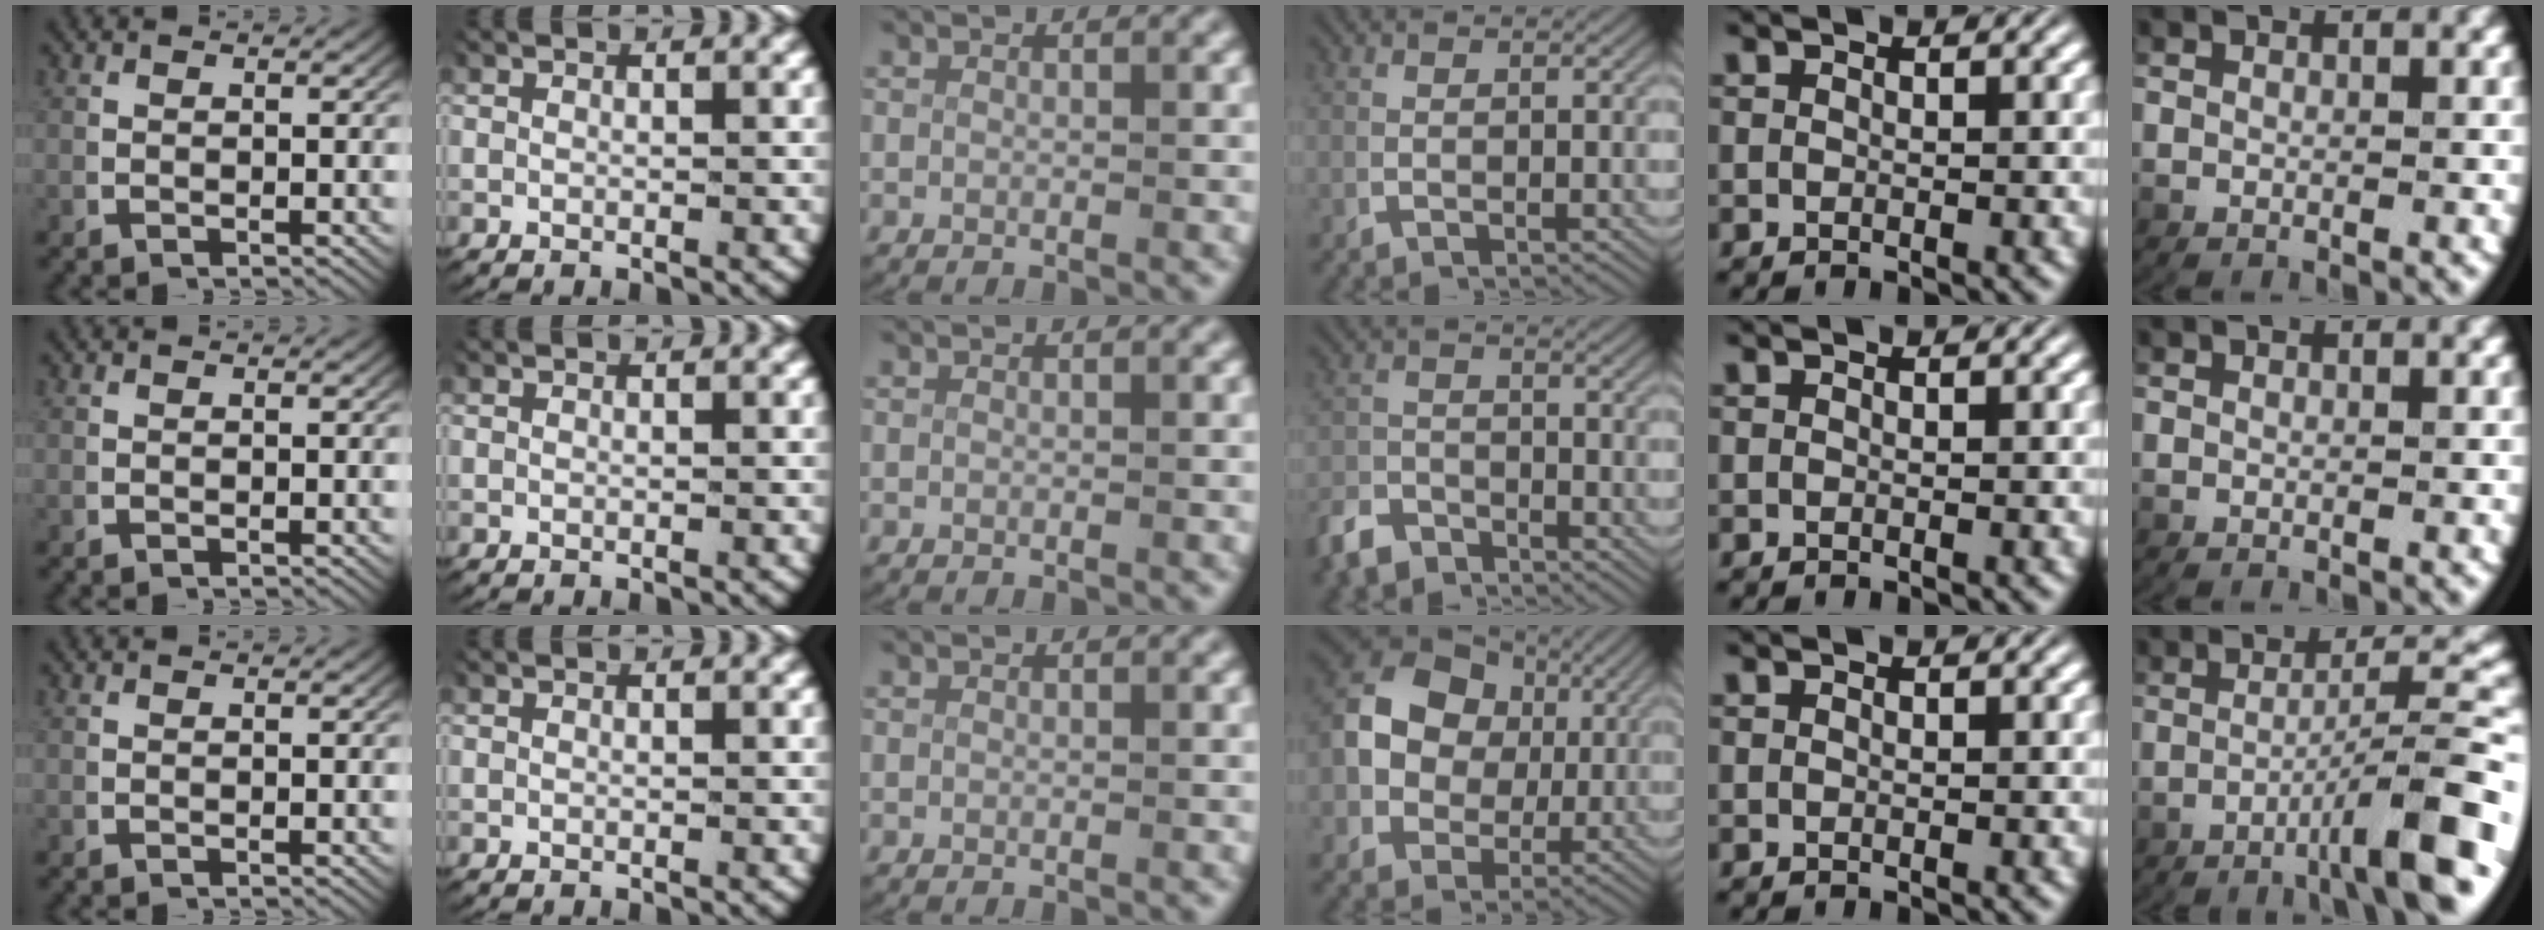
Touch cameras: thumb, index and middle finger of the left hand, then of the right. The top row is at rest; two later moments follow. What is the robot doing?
{"motion": "lift_and_place", "object": "paper towel"}